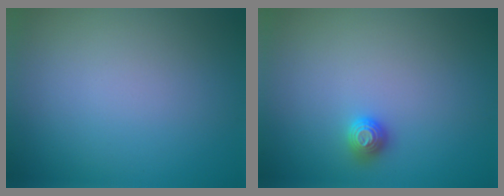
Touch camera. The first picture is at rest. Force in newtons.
{"total": 1.1, "press": 1.1, "slide": 0.2}